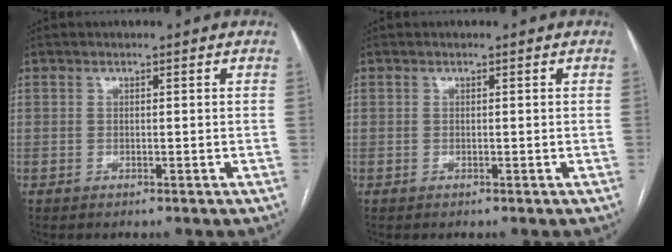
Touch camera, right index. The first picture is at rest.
{"total": 0.0}